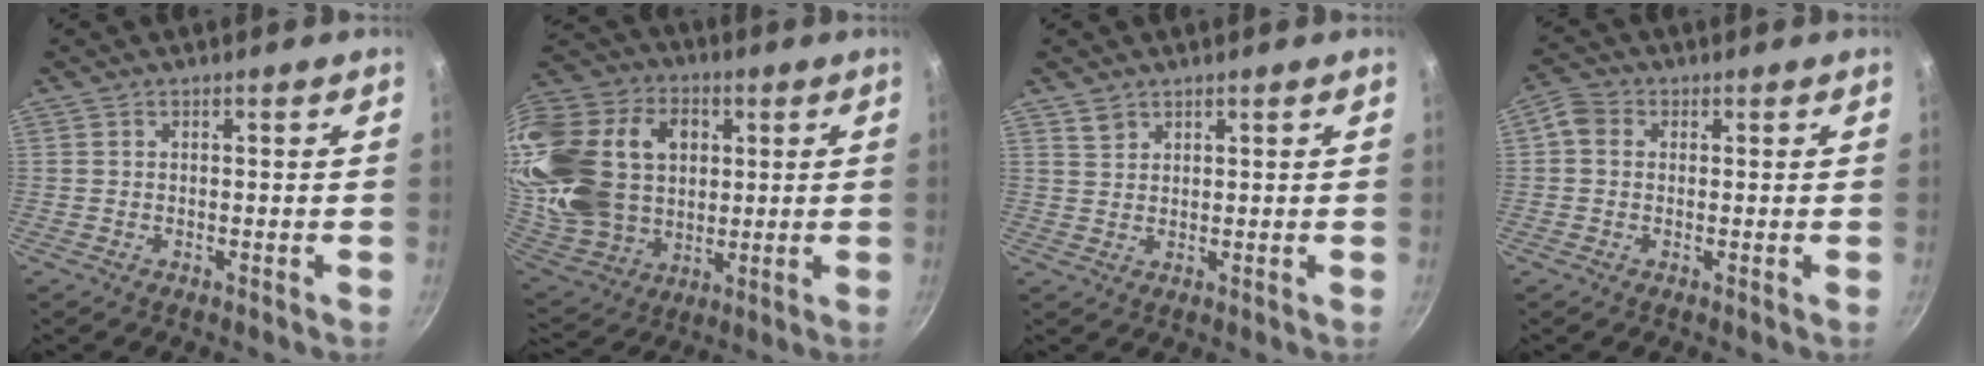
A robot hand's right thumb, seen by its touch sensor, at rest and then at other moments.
{"total": 32.3, "force": [6.3, 23.7, 21.1], "torque": [-0.439, 0.017, 0.125]}
{"total": 2.2, "force": [1.6, 1.5, 0.7], "torque": [-0.004, -0.002, 0.032]}
{"total": 3.6, "force": [0.3, 3.1, 1.8], "torque": [-0.033, 0.006, -0.009]}